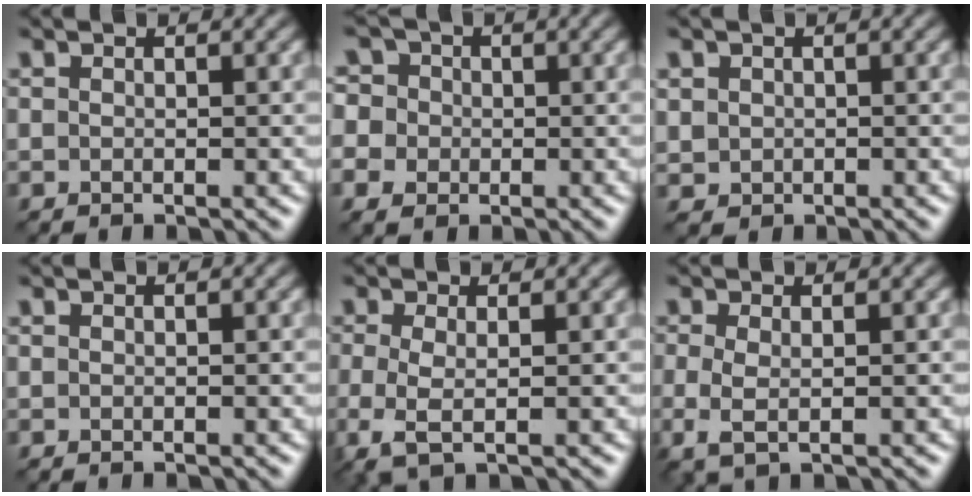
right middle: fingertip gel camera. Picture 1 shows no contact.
{"total": 5.6, "force": [-0.2, 5.1, 2.4], "torque": [-0.049, 0.027, -0.038]}
{"total": 1.5, "force": [0.1, 1.4, 0.3], "torque": [-0.004, -0.005, 0.006]}
{"total": 0.0}
{"total": 3.2, "force": [-0.8, 0.9, 2.9], "torque": [-0.071, -0.010, -0.018]}
{"total": 2.6, "force": [-0.4, 0.9, 2.4], "torque": [-0.059, -0.010, -0.010]}